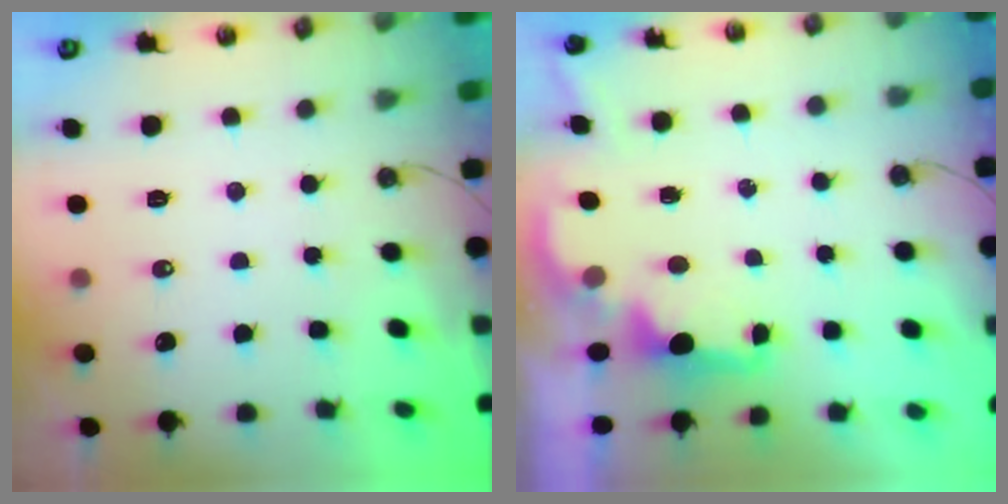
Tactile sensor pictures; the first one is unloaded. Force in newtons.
{"total": 1.6, "press": 1.4, "slide": 0.7}